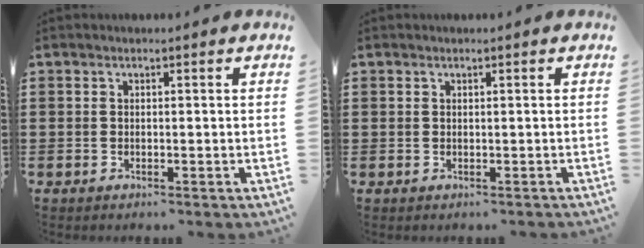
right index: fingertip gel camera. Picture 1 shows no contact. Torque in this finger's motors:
{"motor_torque": [-1.13, 0.78, -1.05, -0.21]}